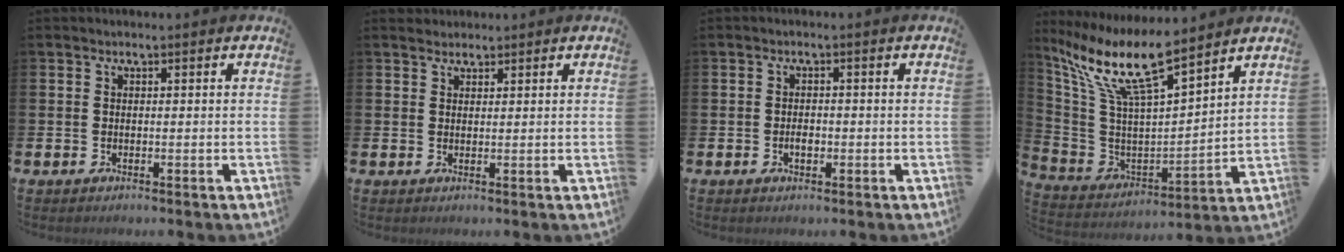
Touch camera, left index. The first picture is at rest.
{"total": 1.9, "force": [1.8, 0.6, -0.1], "torque": [0.009, -0.003, 0.032]}
{"total": 1.6, "force": [-0.4, 1.0, 1.3], "torque": [-0.012, -0.001, -0.011]}
{"total": 11.9, "force": [9.2, 2.1, 7.2], "torque": [-0.175, -0.056, 0.157]}